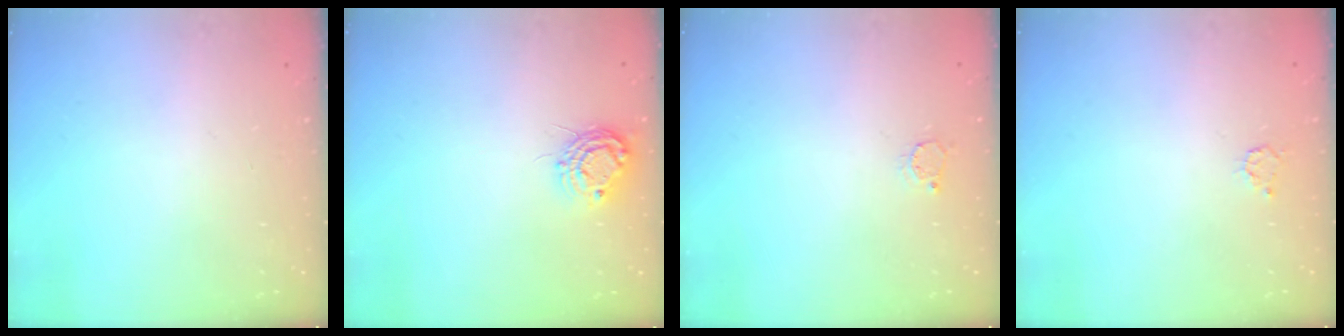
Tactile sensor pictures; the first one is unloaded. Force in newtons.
{"total": 8.9, "press": 8.8, "slide": 0.7}
{"total": 2.7, "press": 2.7, "slide": 0.2}
{"total": 2.9, "press": 2.9, "slide": 0.3}